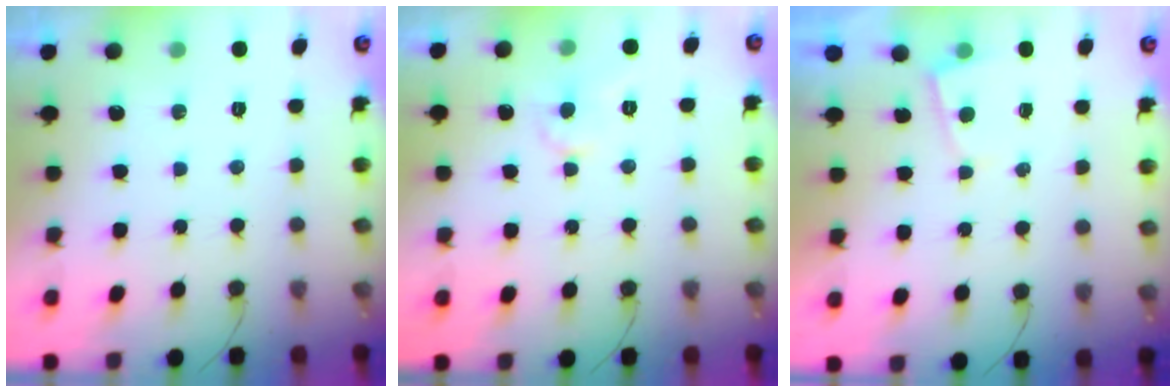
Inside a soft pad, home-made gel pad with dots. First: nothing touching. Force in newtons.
{"total": 4.7, "press": 4.6, "slide": 0.6}
{"total": 1.2, "press": 1.2, "slide": 0.1}